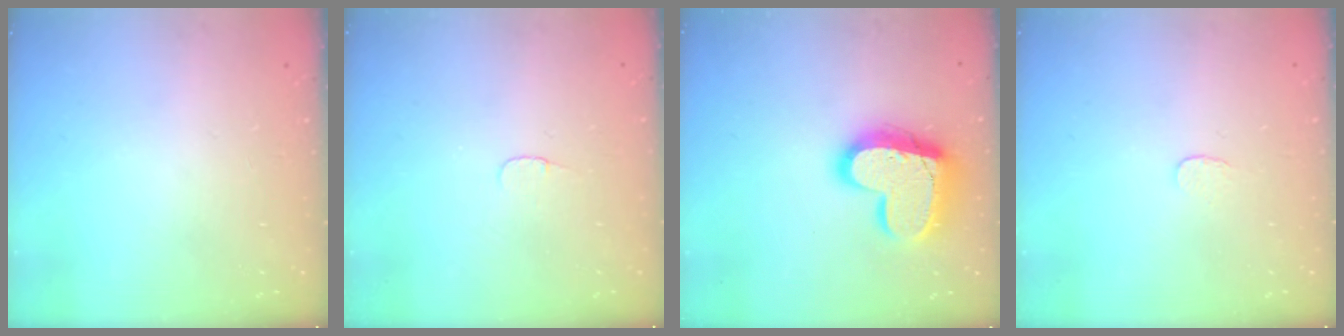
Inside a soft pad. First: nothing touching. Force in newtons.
{"total": 3.1, "press": 3.1, "slide": 0.3}
{"total": 19.1, "press": 19.0, "slide": 1.8}
{"total": 3.0, "press": 3.0, "slide": 0.2}